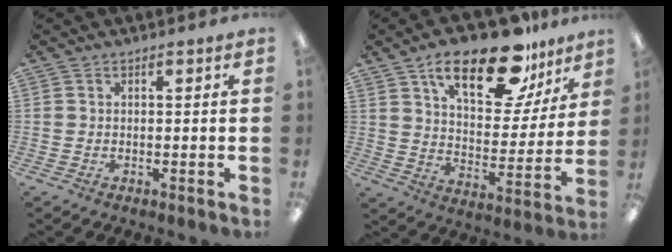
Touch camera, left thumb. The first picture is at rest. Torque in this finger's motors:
{"motor_torque": [0.30, 0.34, 1.48, -1.29, 0.22]}